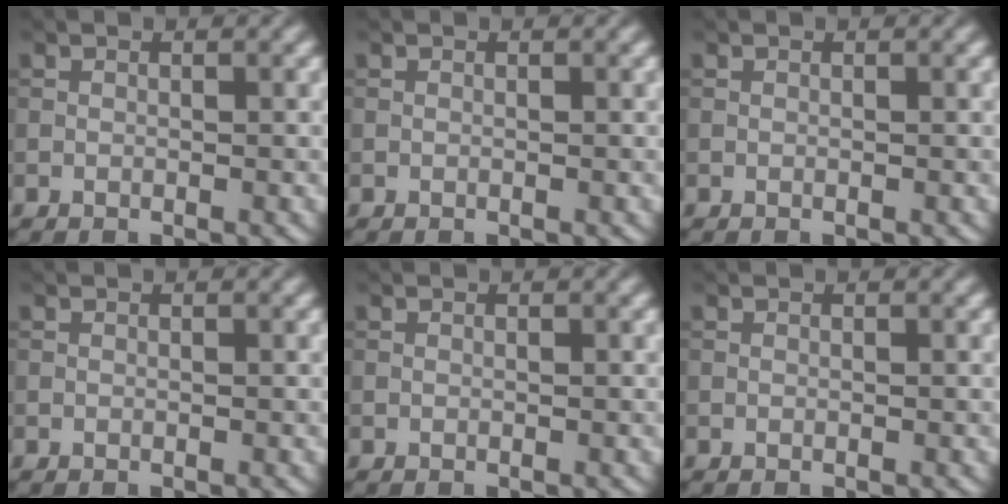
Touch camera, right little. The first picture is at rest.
{"total": 0.0}
{"total": 0.0}
{"total": 0.0}
{"total": 0.0}
{"total": 0.0}